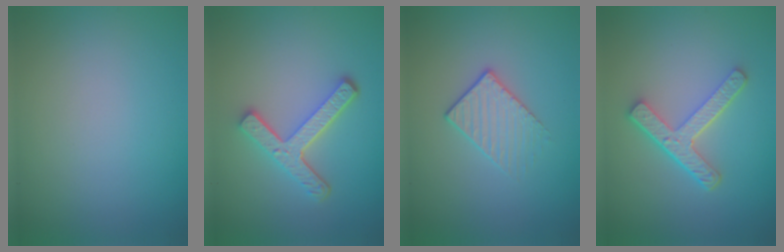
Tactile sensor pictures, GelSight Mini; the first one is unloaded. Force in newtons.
{"total": 4.4, "press": 3.3, "slide": 2.9}
{"total": 1.8, "press": 1.4, "slide": 1.1}
{"total": 4.4, "press": 3.3, "slide": 2.9}